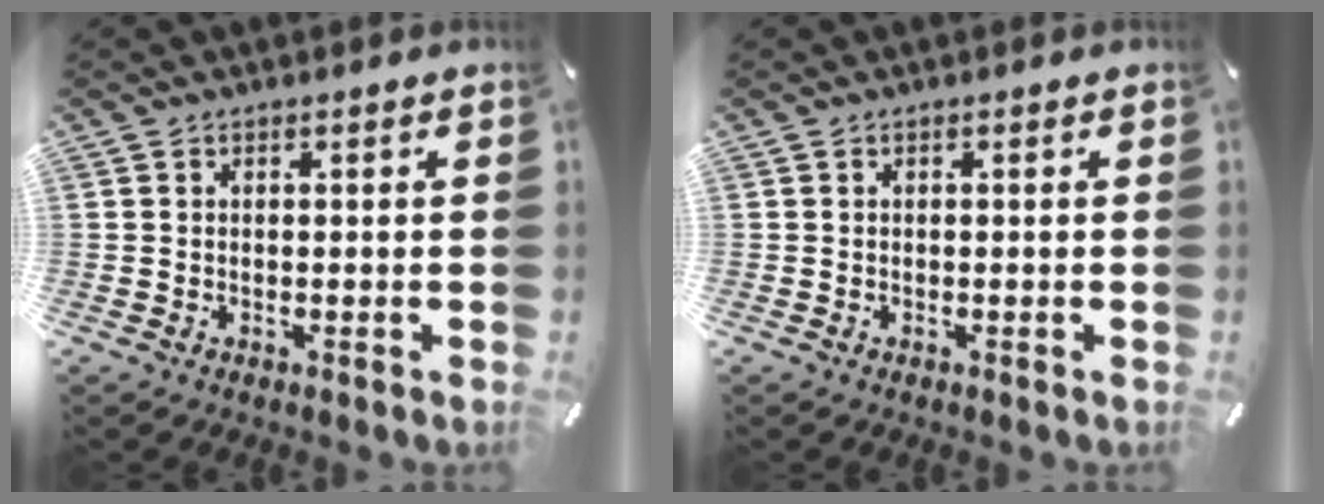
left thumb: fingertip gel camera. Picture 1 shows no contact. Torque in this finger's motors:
{"motor_torque": [0.00, 0.00, -0.01, 0.00, 0.00]}